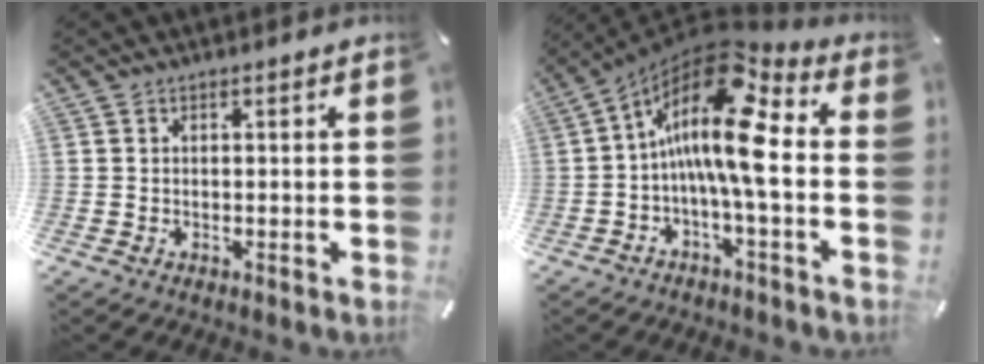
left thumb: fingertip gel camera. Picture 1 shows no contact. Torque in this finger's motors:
{"motor_torque": [-0.26, 2.84, 2.67, -0.10, 0.63]}